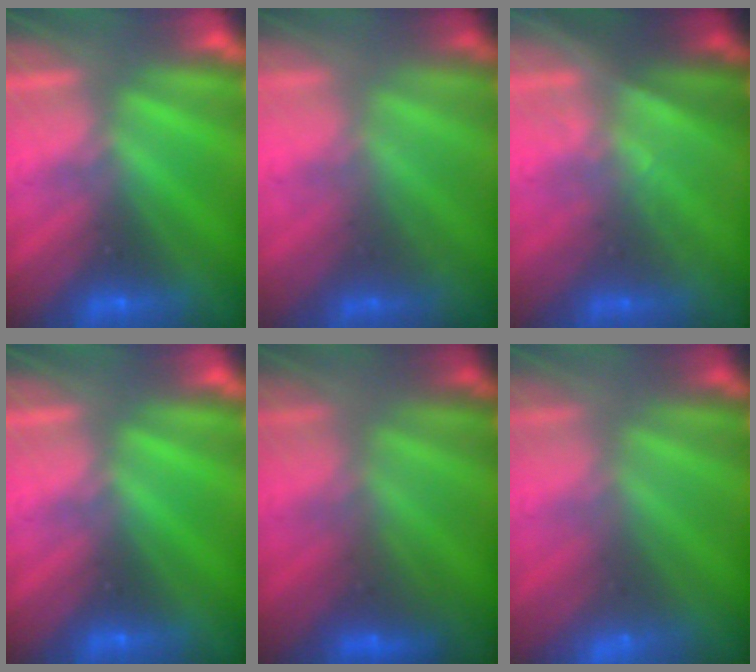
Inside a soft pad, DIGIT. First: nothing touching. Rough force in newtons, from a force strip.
{"total": 1.7}
{"total": 1.5}
{"total": 0.0}
{"total": 2.7}
{"total": 2.9}